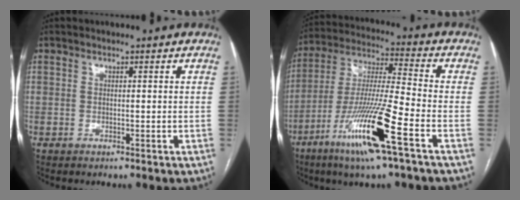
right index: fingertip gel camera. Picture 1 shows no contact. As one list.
[{"total": 16.3, "force": [-8.0, 0.1, 14.2], "torque": [-0.291, -0.025, -0.149]}]